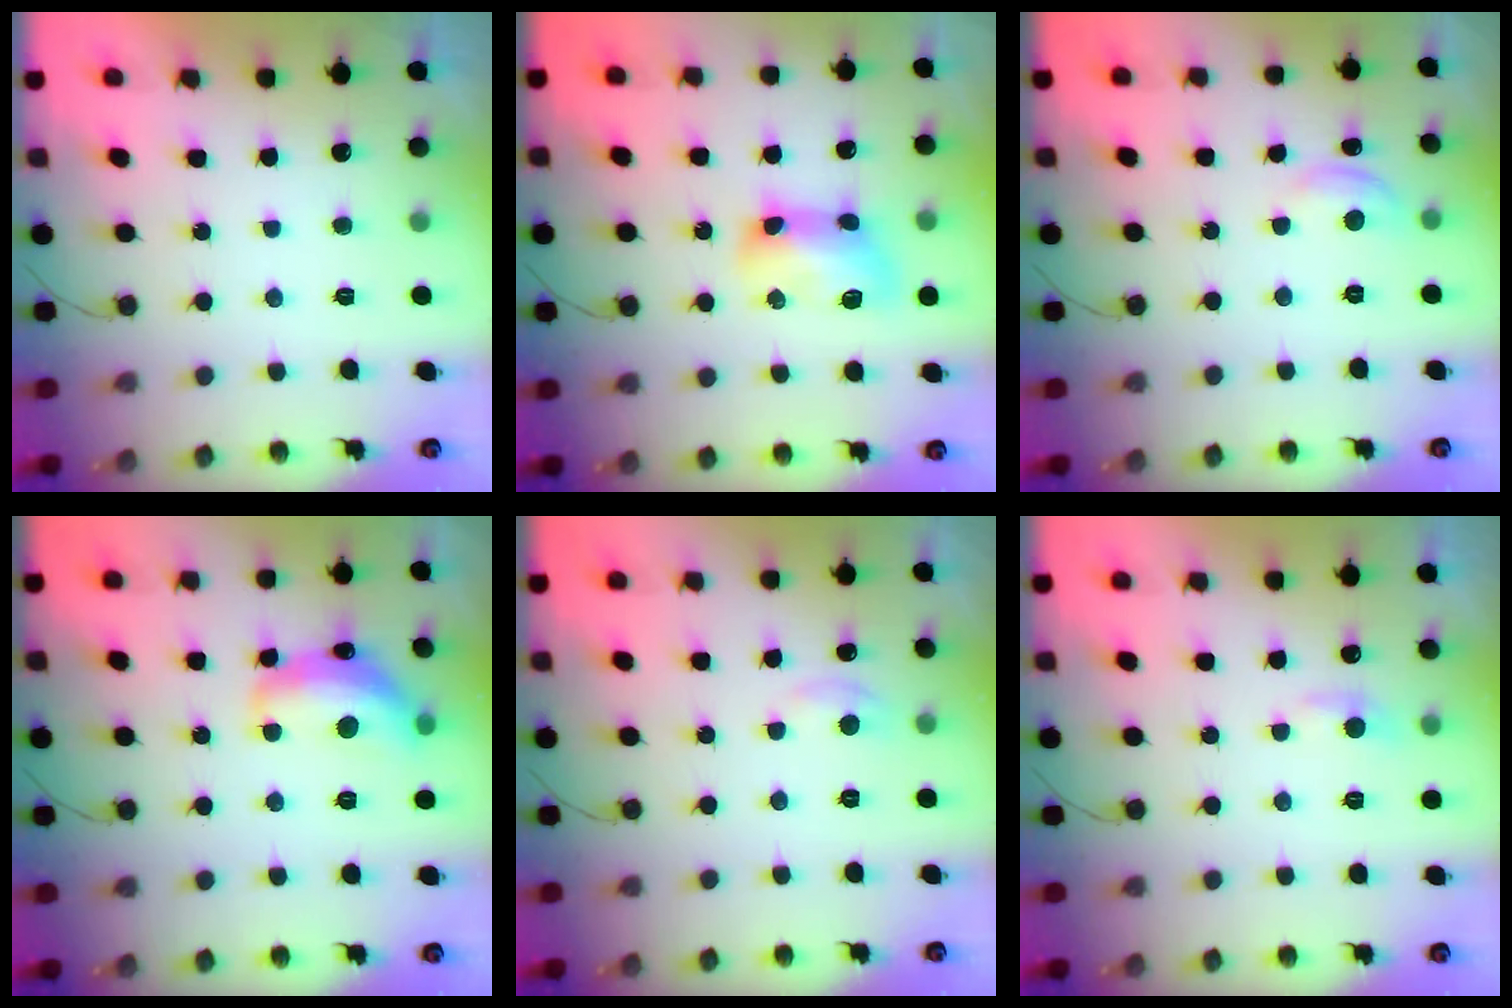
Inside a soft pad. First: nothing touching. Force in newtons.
{"total": 9.6, "press": 9.5, "slide": 0.7}
{"total": 5.9, "press": 5.8, "slide": 0.6}
{"total": 14.9, "press": 14.8, "slide": 0.9}
{"total": 3.5, "press": 3.5, "slide": 0.5}
{"total": 5.4, "press": 5.4, "slide": 0.8}